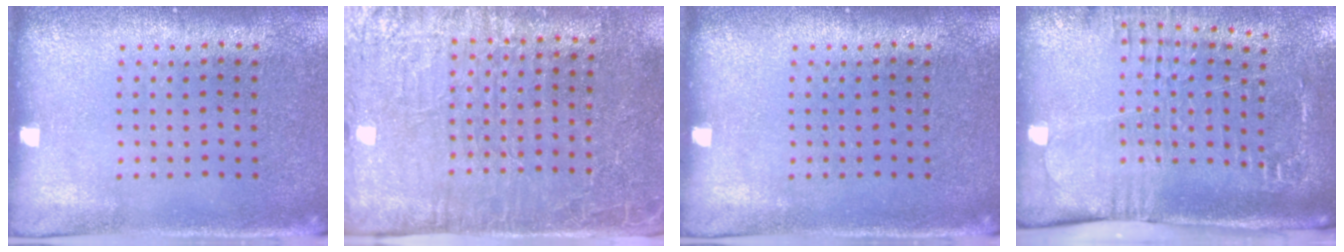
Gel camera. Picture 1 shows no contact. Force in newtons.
{"total": 4.2, "press": 3.9, "slide": 1.6}
{"total": 0.0}
{"total": 2.6, "press": 2.1, "slide": 1.6}